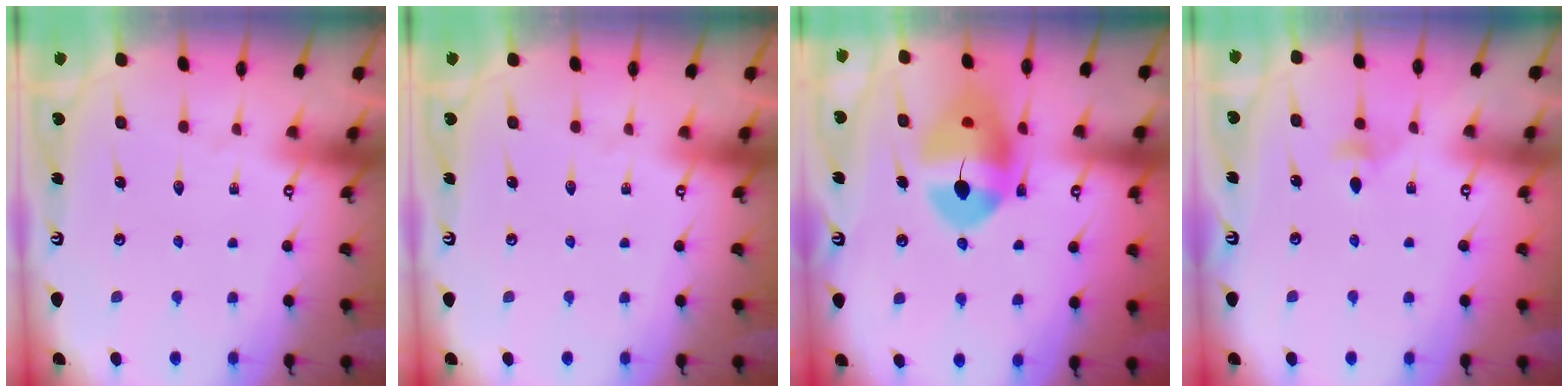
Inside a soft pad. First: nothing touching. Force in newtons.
{"total": 0.0}
{"total": 13.3, "press": 13.3, "slide": 1.4}
{"total": 4.9, "press": 4.8, "slide": 0.8}